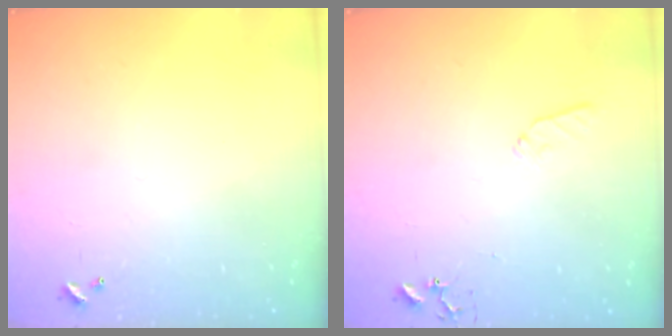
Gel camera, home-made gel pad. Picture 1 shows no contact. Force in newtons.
{"total": 6.6, "press": 6.5, "slide": 0.6}